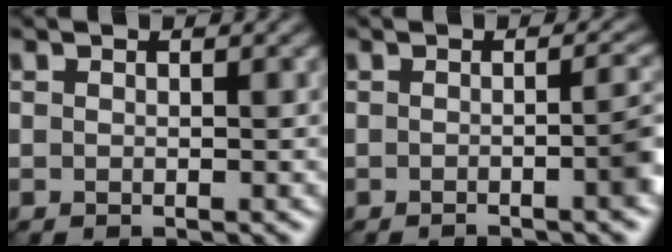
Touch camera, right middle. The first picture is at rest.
{"total": 3.1, "force": [-1.1, 0.8, 2.8], "torque": [-0.023, 0.007, -0.022]}